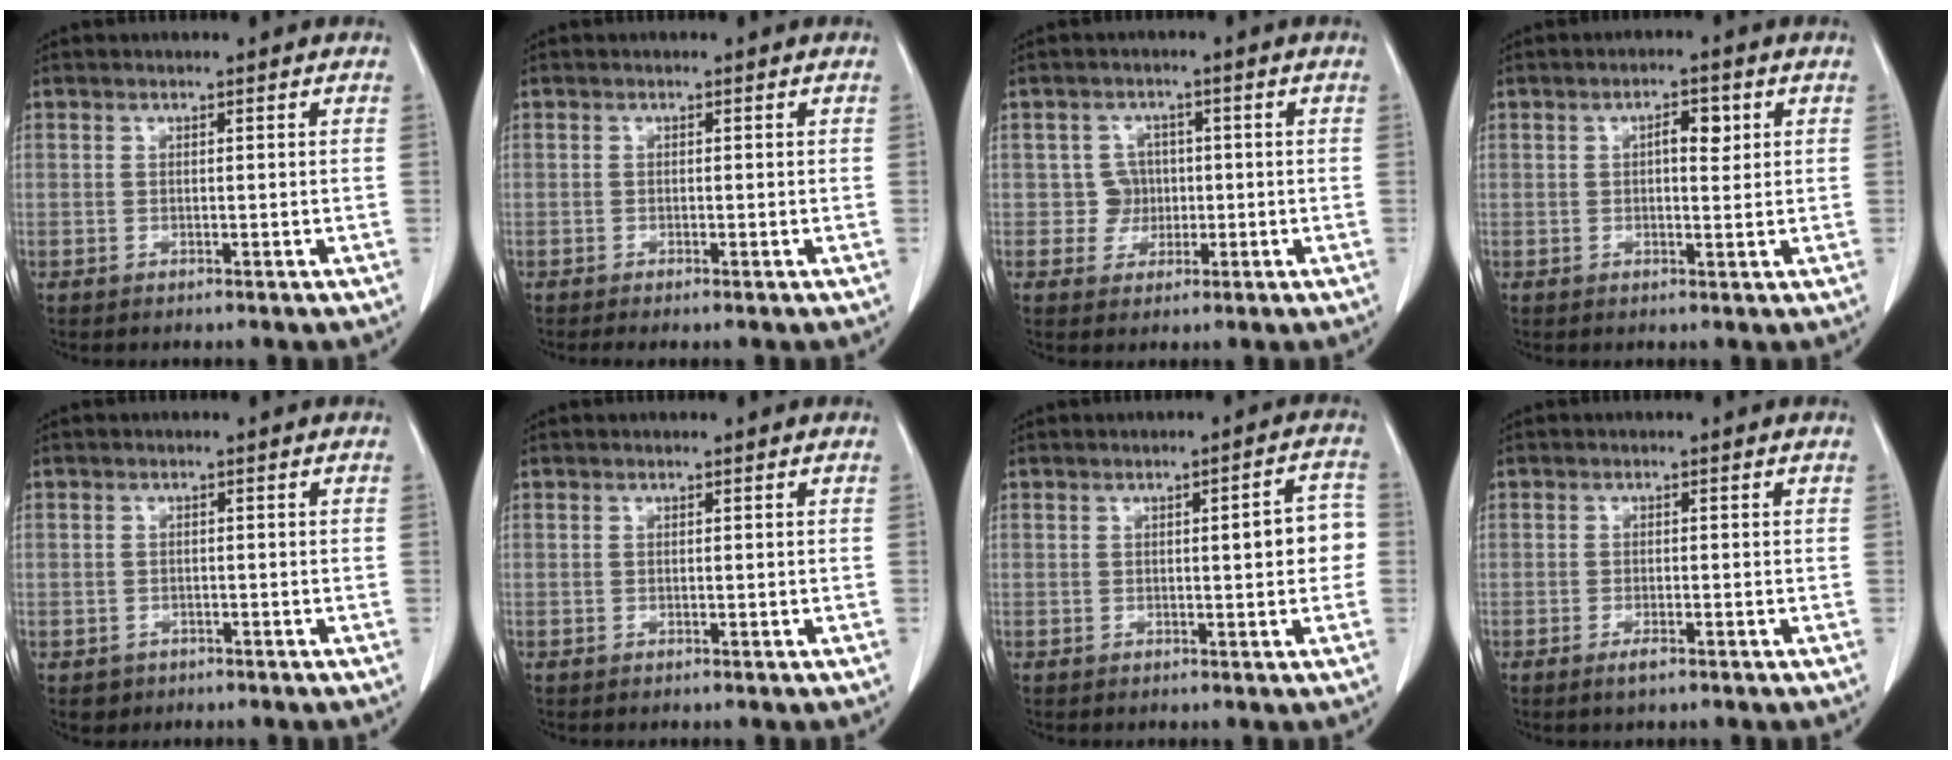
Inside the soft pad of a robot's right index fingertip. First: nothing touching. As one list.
[{"total": 0.7, "force": [-0.5, 0.0, 0.5], "torque": [-0.014, -0.003, -0.009]}, {"total": 3.4, "force": [-0.1, 3.4, 0.2], "torque": [0.006, 0.010, 0.000]}, {"total": 3.2, "force": [0.9, 1.2, 2.9], "torque": [-0.047, 0.004, 0.013]}, {"total": 2.2, "force": [-1.1, 1.9, -0.1], "torque": [0.001, 0.009, -0.016]}, {"total": 0.0}, {"total": 5.2, "force": [0.0, 1.2, 5.0], "torque": [-0.061, 0.016, -0.002]}, {"total": 1.6, "force": [-1.1, 0.4, 1.2], "torque": [-0.023, -0.002, -0.018]}]